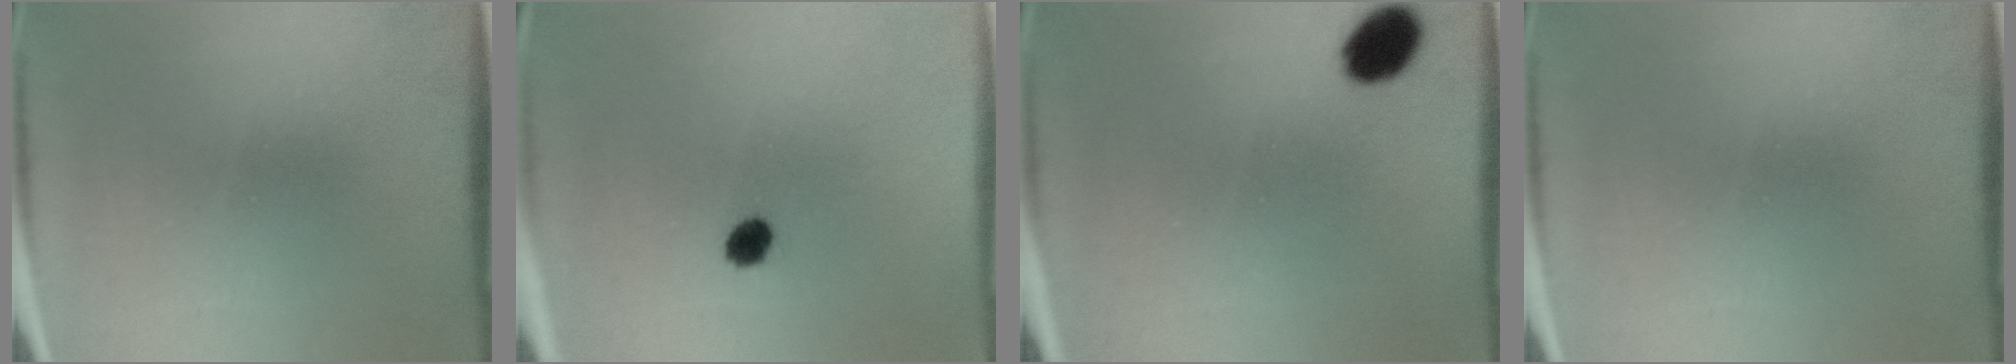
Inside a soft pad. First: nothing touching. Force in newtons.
{"total": 2.9}
{"total": 6.4}
{"total": 0.0}